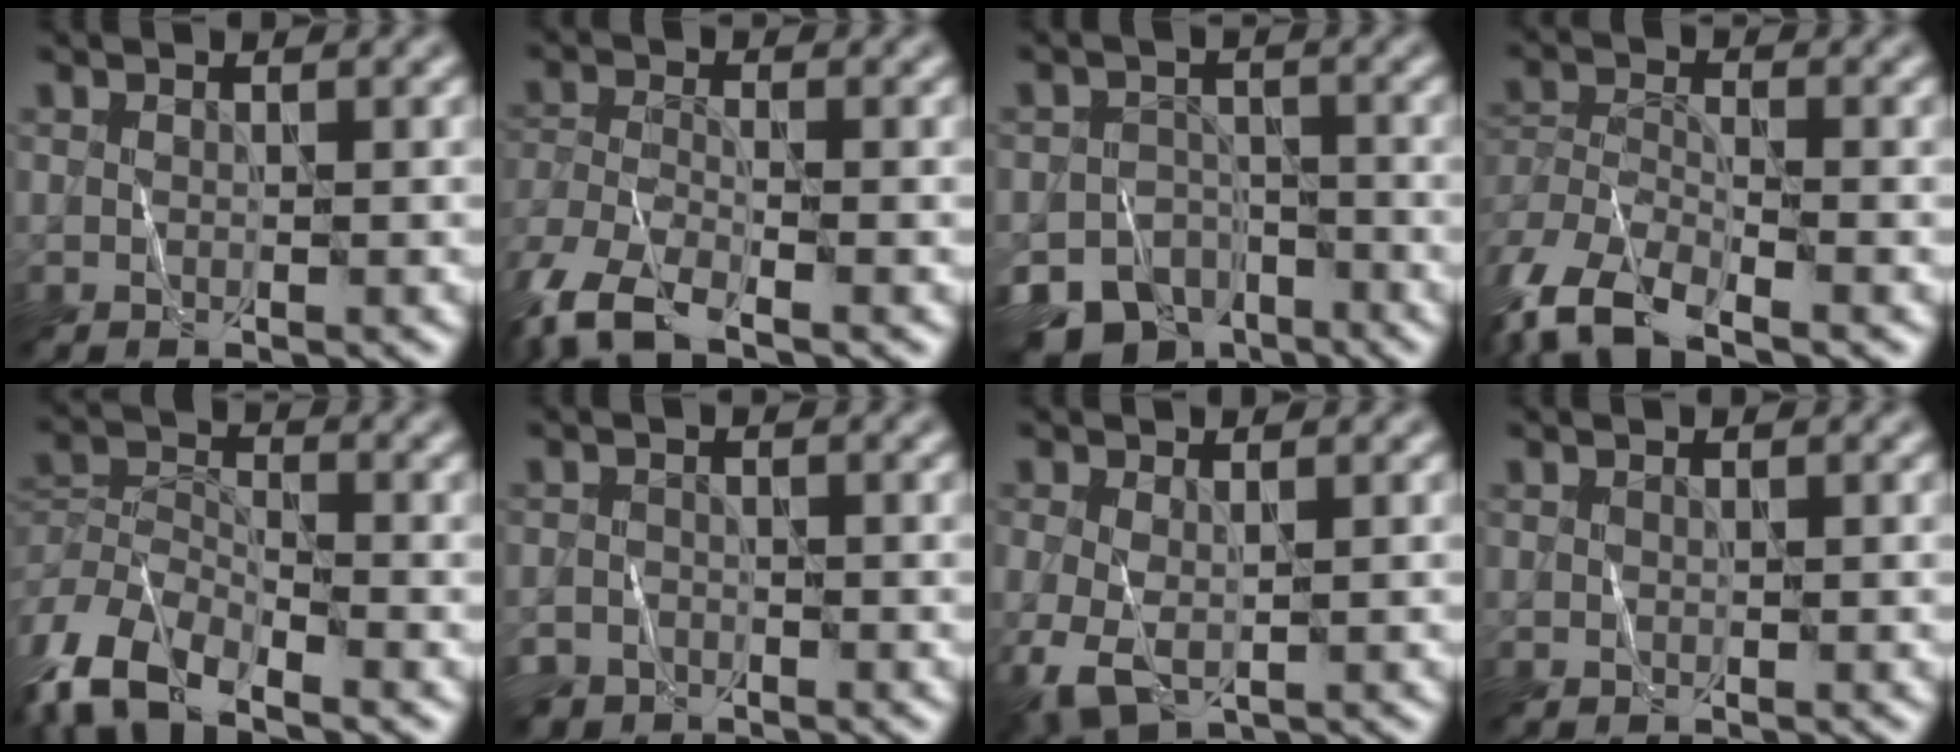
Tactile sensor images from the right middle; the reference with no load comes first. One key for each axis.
{"total": 7.5, "fx": -5.0, "fy": 3.0, "fz": 4.7, "tx": -0.110, "ty": -0.021, "tz": -0.103}
{"total": 8.5, "fx": -6.5, "fy": 4.9, "fz": 2.4, "tx": -0.030, "ty": -0.019, "tz": -0.098}
{"total": 9.2, "fx": -6.4, "fy": 4.0, "fz": 5.4, "tx": -0.115, "ty": -0.021, "tz": -0.122}
{"total": 7.7, "fx": -5.0, "fy": 3.7, "fz": 4.5, "tx": -0.096, "ty": -0.006, "tz": -0.108}
{"total": 2.6, "fx": -2.2, "fy": 1.4, "fz": 0.1, "tx": 0.006, "ty": 0.002, "tz": -0.038}
{"total": 4.5, "fx": -0.8, "fy": 2.7, "fz": 3.5, "tx": -0.092, "ty": -0.012, "tz": -0.010}
{"total": 0.0}